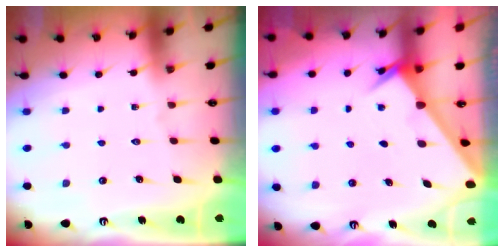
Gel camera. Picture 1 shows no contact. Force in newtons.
{"total": 2.3, "press": 2.3, "slide": 0.3}